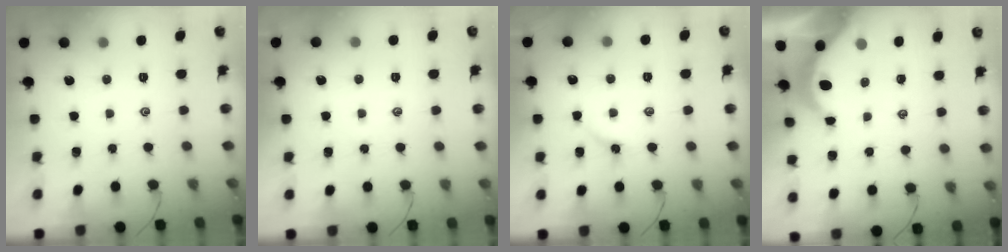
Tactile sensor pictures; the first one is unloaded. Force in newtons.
{"total": 1.9, "press": 1.8, "slide": 0.4}
{"total": 3.0, "press": 2.9, "slide": 0.4}
{"total": 3.9, "press": 3.9, "slide": 0.5}